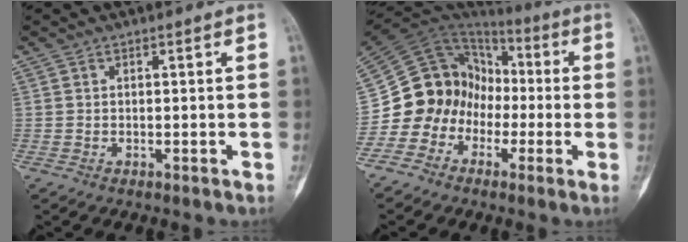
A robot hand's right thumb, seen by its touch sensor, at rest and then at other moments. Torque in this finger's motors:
{"motor_torque": [0.29, 0.31, 0.18, -0.10, 0.08]}